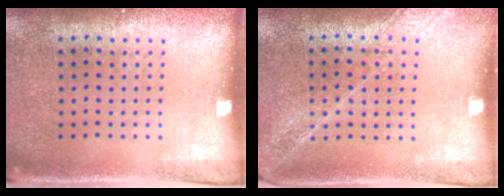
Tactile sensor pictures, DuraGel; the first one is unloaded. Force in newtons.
{"total": 1.6, "press": 1.5, "slide": 0.6}